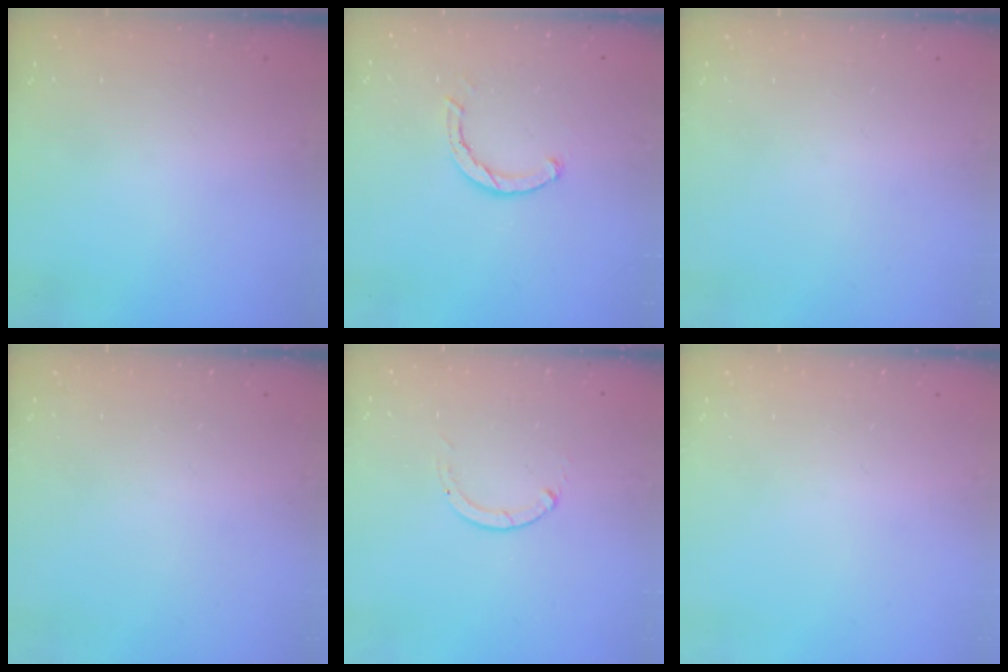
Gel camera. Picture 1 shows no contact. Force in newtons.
{"total": 2.5, "press": 2.5, "slide": 0.1}
{"total": 0.0}
{"total": 0.0}
{"total": 0.0}
{"total": 0.0}